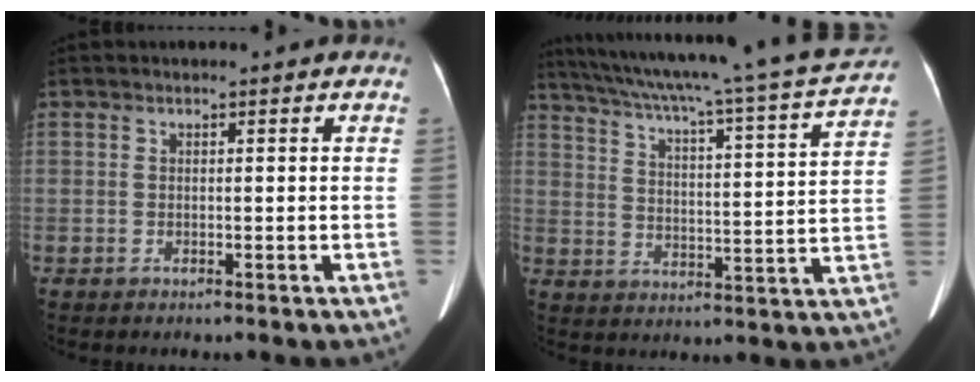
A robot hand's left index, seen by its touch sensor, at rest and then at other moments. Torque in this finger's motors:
{"motor_torque": [-0.77, -1.38, 0.02, 0.10]}